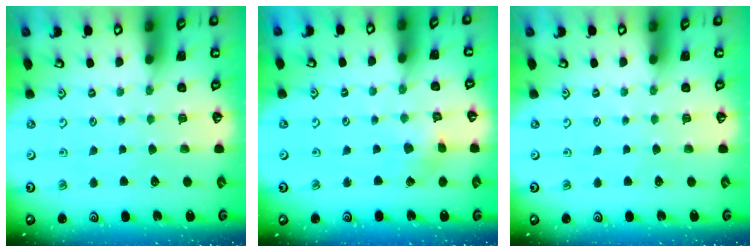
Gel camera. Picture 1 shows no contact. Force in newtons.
{"total": 2.3, "press": 2.2, "slide": 0.4}
{"total": 0.0}